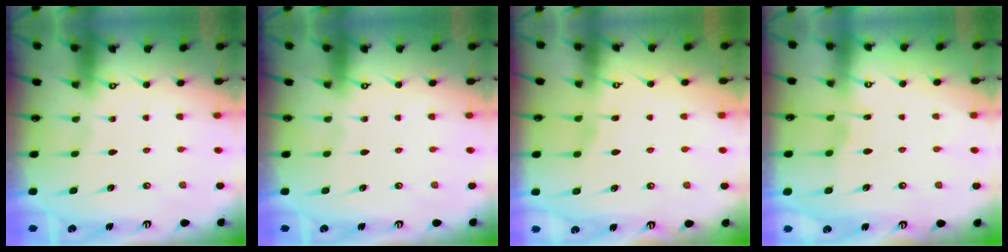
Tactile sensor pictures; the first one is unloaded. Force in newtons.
{"total": 0.0}
{"total": 2.6, "press": 2.6, "slide": 0.3}
{"total": 2.5, "press": 2.5, "slide": 0.2}